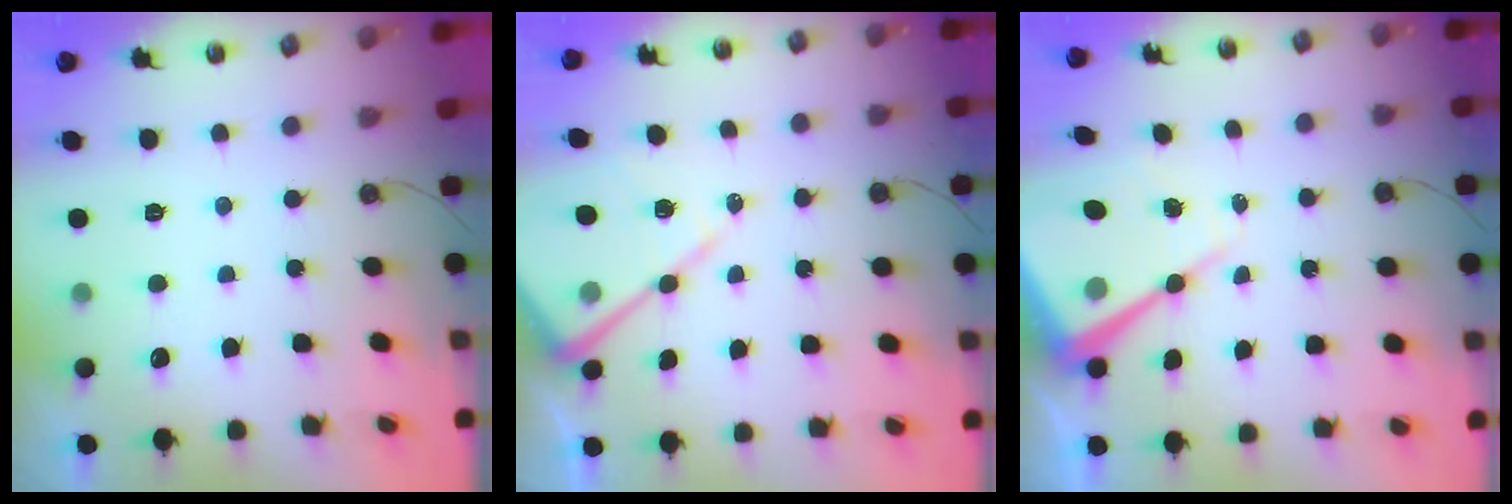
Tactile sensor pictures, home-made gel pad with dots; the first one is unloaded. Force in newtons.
{"total": 14.2, "press": 14.1, "slide": 1.4}
{"total": 14.8, "press": 14.7, "slide": 1.6}